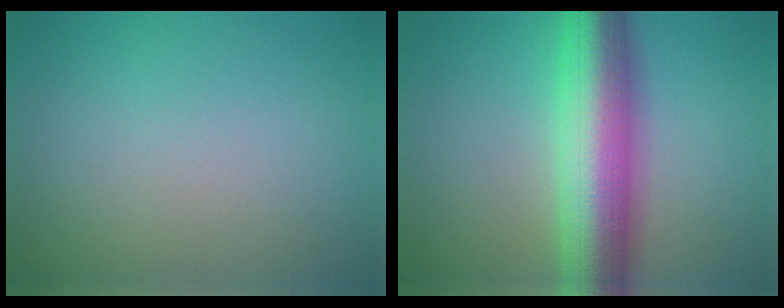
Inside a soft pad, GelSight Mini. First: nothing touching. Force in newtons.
{"total": 10.3, "press": 10.3, "slide": 0.2}